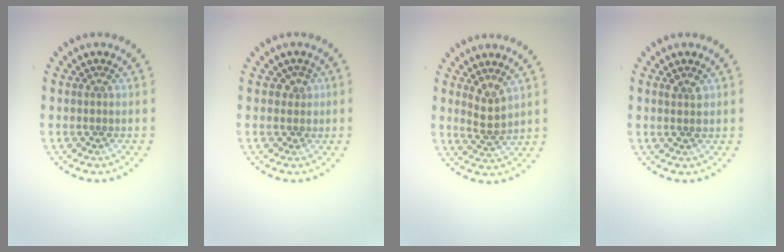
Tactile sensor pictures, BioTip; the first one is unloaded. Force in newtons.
{"total": 1.4, "press": 1.1, "slide": 0.8}
{"total": 2.1, "press": 1.8, "slide": 1.2}
{"total": 1.3, "press": 1.3, "slide": 0.1}